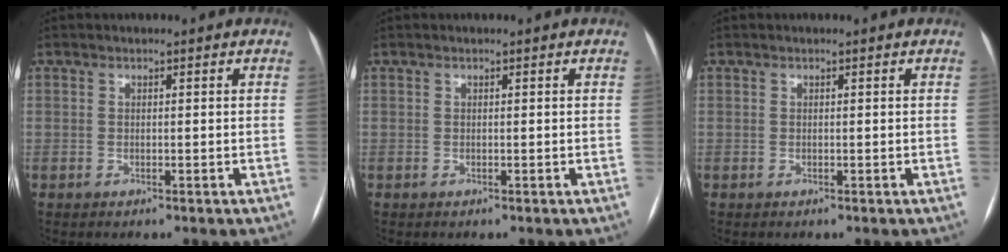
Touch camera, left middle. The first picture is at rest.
{"total": 0.0}
{"total": 0.0}